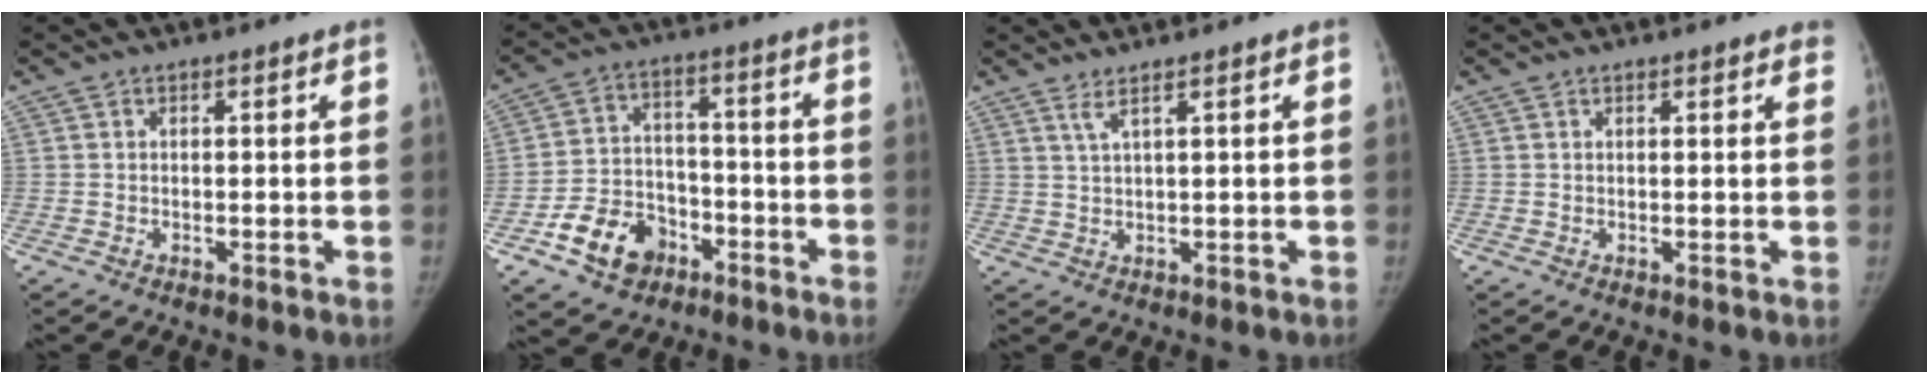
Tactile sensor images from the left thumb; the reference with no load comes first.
{"total": 11.3, "force": [-6.0, 8.2, 4.9], "torque": [-0.056, 0.043, -0.100]}
{"total": 2.0, "force": [1.3, -0.3, 1.5], "torque": [-0.038, -0.011, 0.032]}
{"total": 2.4, "force": [2.1, 0.9, 0.8], "torque": [0.007, -0.003, 0.012]}